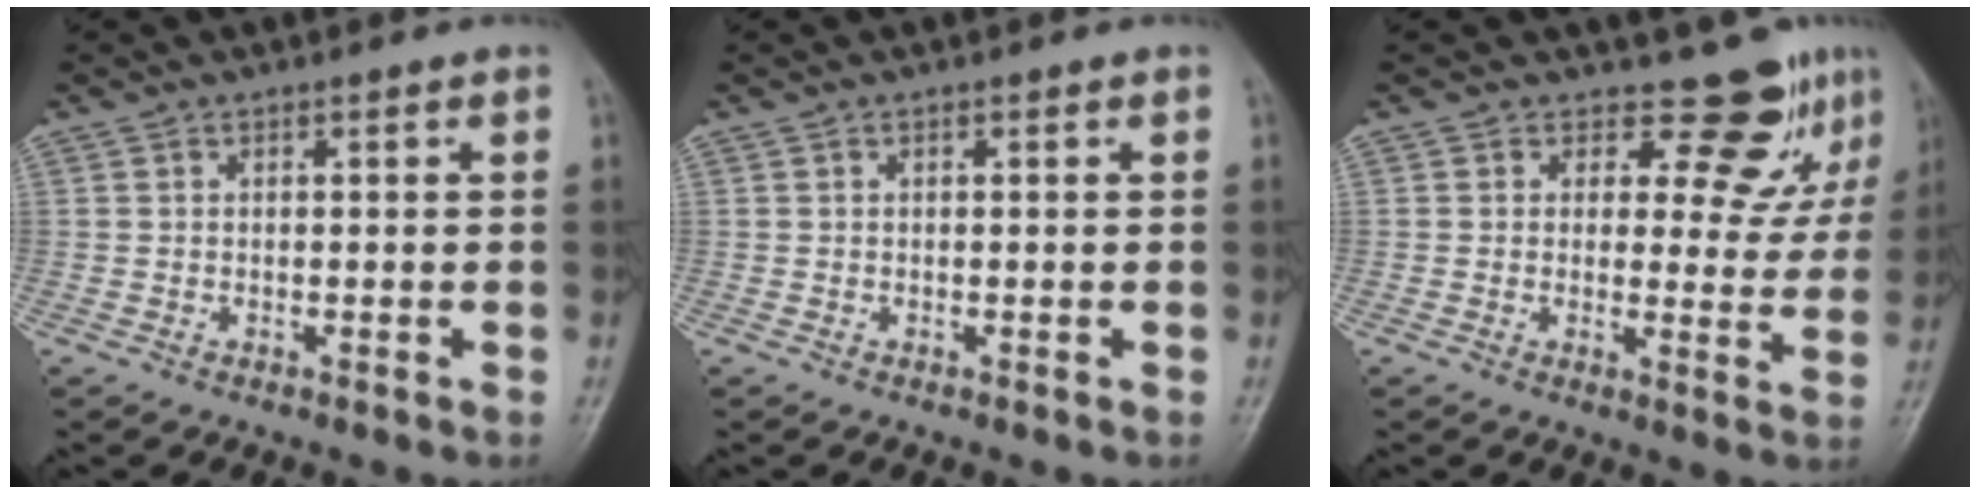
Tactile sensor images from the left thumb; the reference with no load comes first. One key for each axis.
{"total": 0.0}
{"total": 7.4, "fx": 5.9, "fy": 3.8, "fz": 2.4, "tx": 0.000, "ty": -0.049, "tz": 0.066}